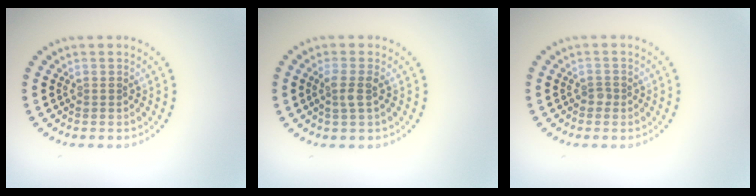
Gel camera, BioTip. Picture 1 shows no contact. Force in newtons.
{"total": 1.6, "press": 1.4, "slide": 0.8}
{"total": 0.8, "press": 0.5, "slide": 0.5}